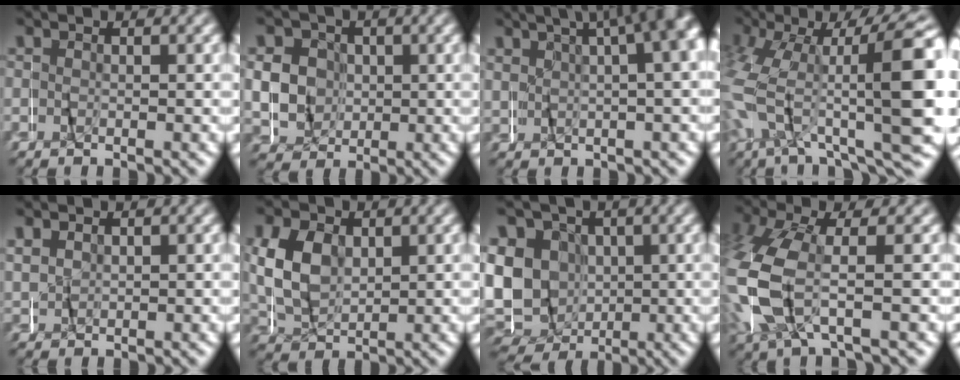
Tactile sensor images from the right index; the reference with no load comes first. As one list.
[{"total": 10.0, "force": [1.2, 9.4, 3.1], "torque": [-0.084, -0.015, 0.020]}, {"total": 16.0, "force": [6.5, 8.5, 11.9], "torque": [-0.133, 0.060, 0.080]}, {"total": 14.3, "force": [-2.2, 6.9, 12.3], "torque": [-0.211, -0.017, -0.022]}, {"total": 1.4, "force": [1.1, 0.8, -0.3], "torque": [-0.005, 0.004, 0.023]}, {"total": 4.8, "force": [1.0, 3.8, 2.8], "torque": [-0.068, -0.002, 0.022]}, {"total": 16.2, "force": [0.6, 15.2, 5.7], "torque": [-0.163, -0.031, 0.007]}, {"total": 8.6, "force": [-0.4, 6.1, 6.0], "torque": [-0.198, -0.022, -0.002]}]